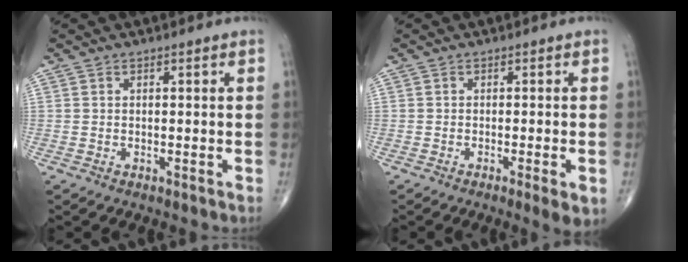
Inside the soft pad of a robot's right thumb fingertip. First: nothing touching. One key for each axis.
{"total": 3.8, "fx": -1.5, "fy": 0.6, "fz": 3.4, "tx": -0.053, "ty": -0.009, "tz": -0.024}